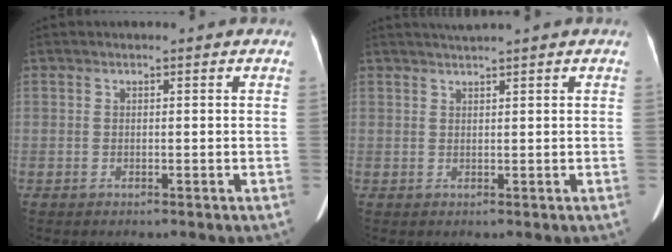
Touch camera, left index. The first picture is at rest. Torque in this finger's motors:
{"motor_torque": [-0.32, -0.32, 0.04, 0.03]}